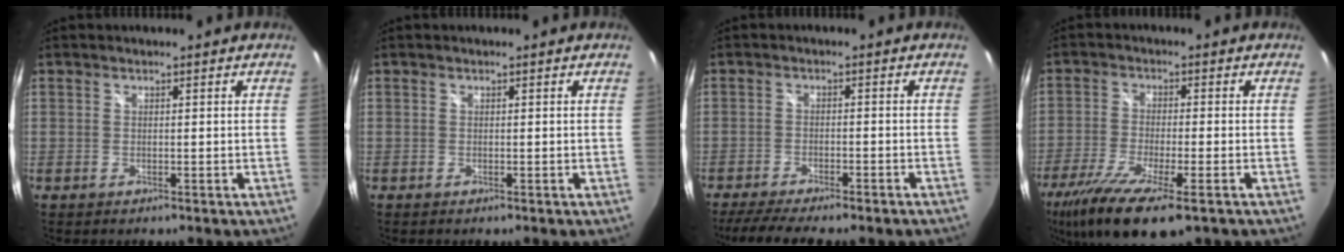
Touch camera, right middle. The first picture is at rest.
{"total": 0.0}
{"total": 10.9, "force": [-9.2, 1.5, 5.7], "torque": [-0.125, -0.028, -0.138]}
{"total": 14.2, "force": [-9.0, 3.3, 10.5], "torque": [-0.221, -0.057, -0.161]}